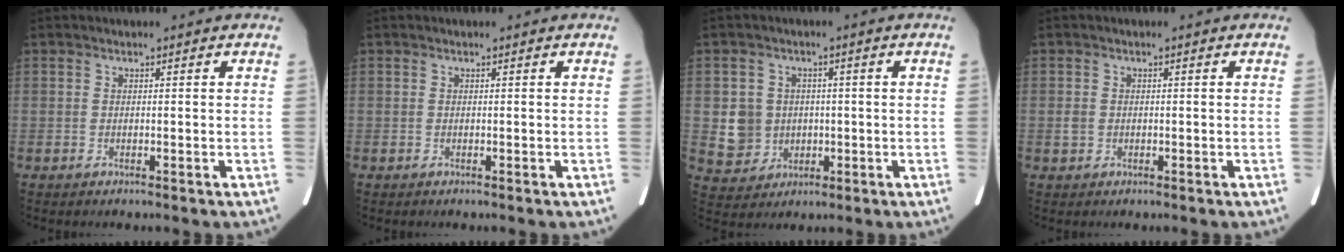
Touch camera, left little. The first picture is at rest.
{"total": 0.0}
{"total": 5.9, "force": [-0.1, 5.8, 1.0], "torque": [-0.026, 0.012, 0.011]}
{"total": 1.4, "force": [-0.2, 1.2, 0.6], "torque": [-0.021, 0.001, 0.001]}